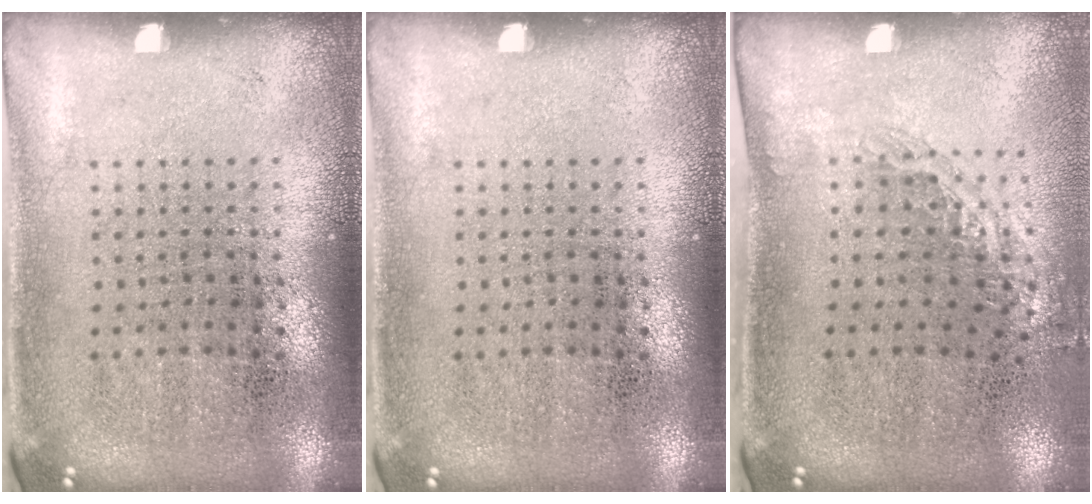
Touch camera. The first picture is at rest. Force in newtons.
{"total": 0.0}
{"total": 1.1, "press": 0.8, "slide": 0.6}